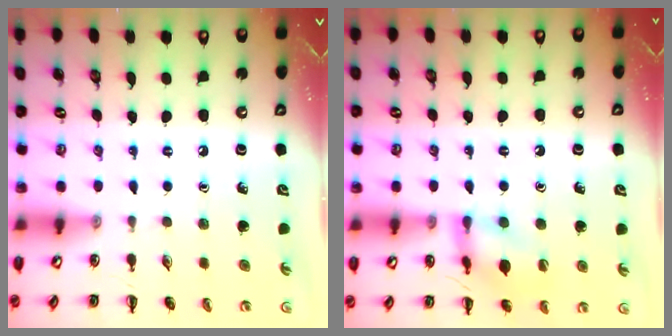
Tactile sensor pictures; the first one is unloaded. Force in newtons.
{"total": 13.7, "press": 13.6, "slide": 2.0}